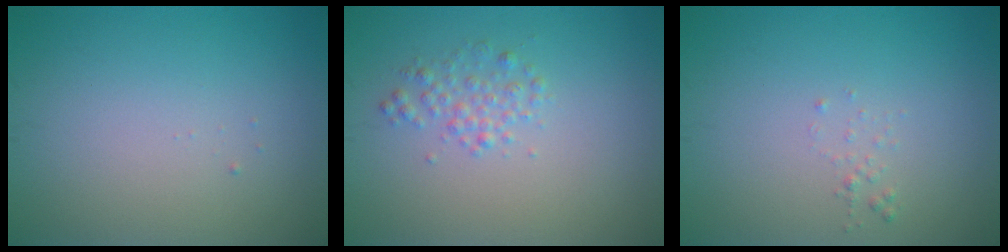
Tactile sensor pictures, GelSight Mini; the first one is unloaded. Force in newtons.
{"total": 1.7, "press": 1.7, "slide": 0.0}
{"total": 0.6, "press": 0.6, "slide": 0.1}